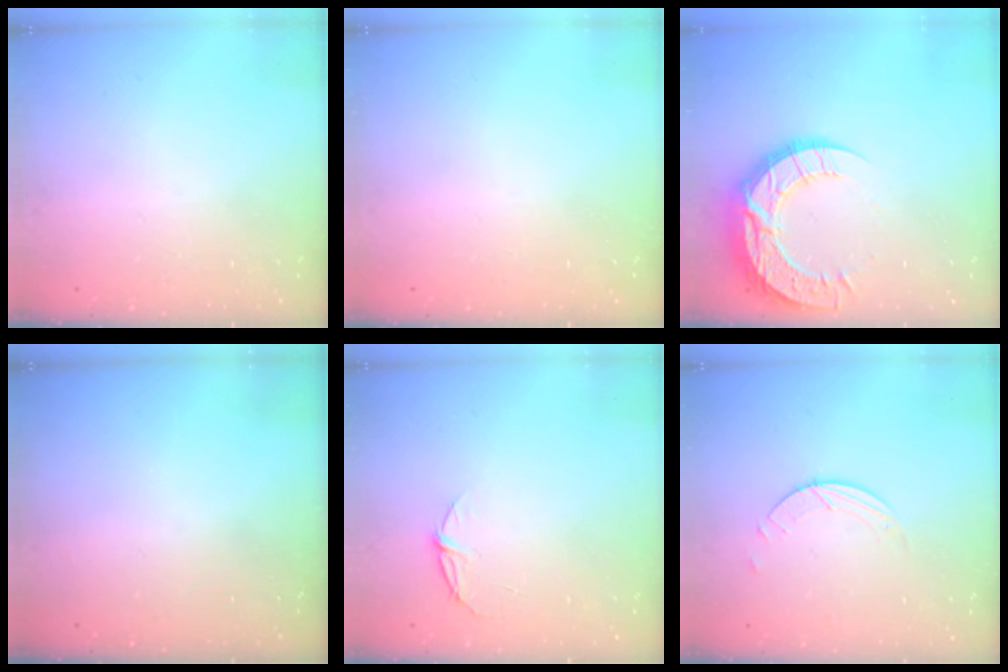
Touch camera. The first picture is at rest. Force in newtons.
{"total": 0.0}
{"total": 16.3, "press": 16.3, "slide": 1.4}
{"total": 0.0}
{"total": 4.9, "press": 4.9, "slide": 0.6}
{"total": 2.0, "press": 2.0, "slide": 0.2}